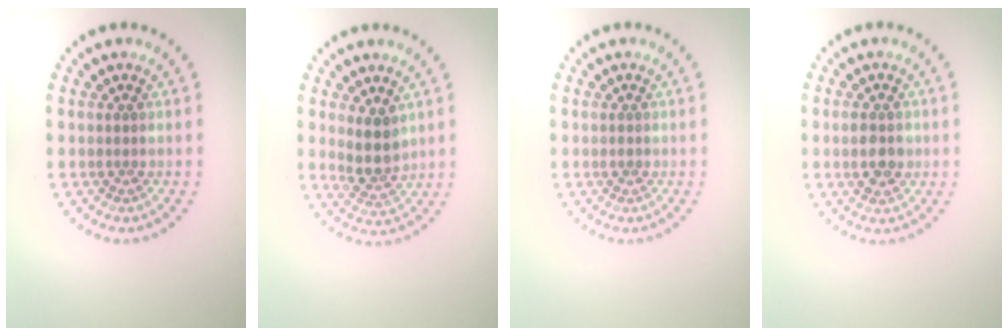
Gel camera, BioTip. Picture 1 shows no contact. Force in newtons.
{"total": 2.8, "press": 2.5, "slide": 1.3}
{"total": 0.5, "press": 0.5, "slide": 0.2}
{"total": 2.7, "press": 2.7, "slide": 0.2}